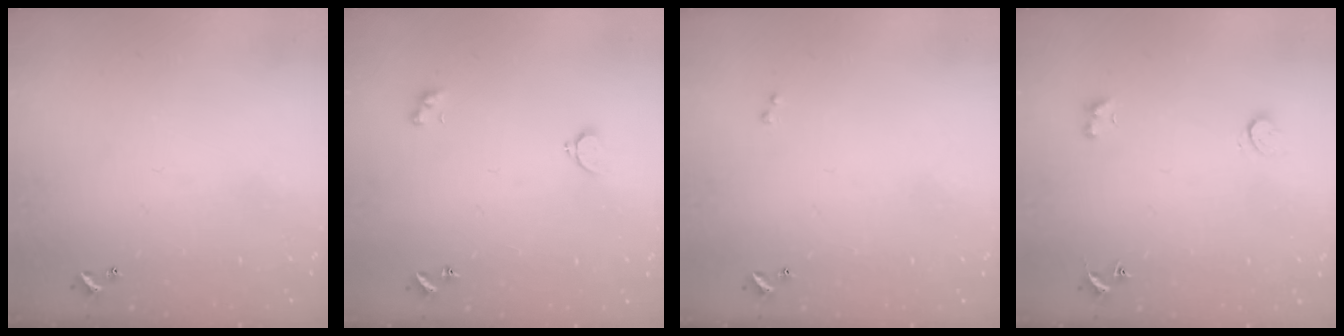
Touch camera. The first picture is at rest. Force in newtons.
{"total": 0.8, "press": 0.7, "slide": 0.4}
{"total": 0.7, "press": 0.6, "slide": 0.4}
{"total": 2.4, "press": 1.9, "slide": 1.4}